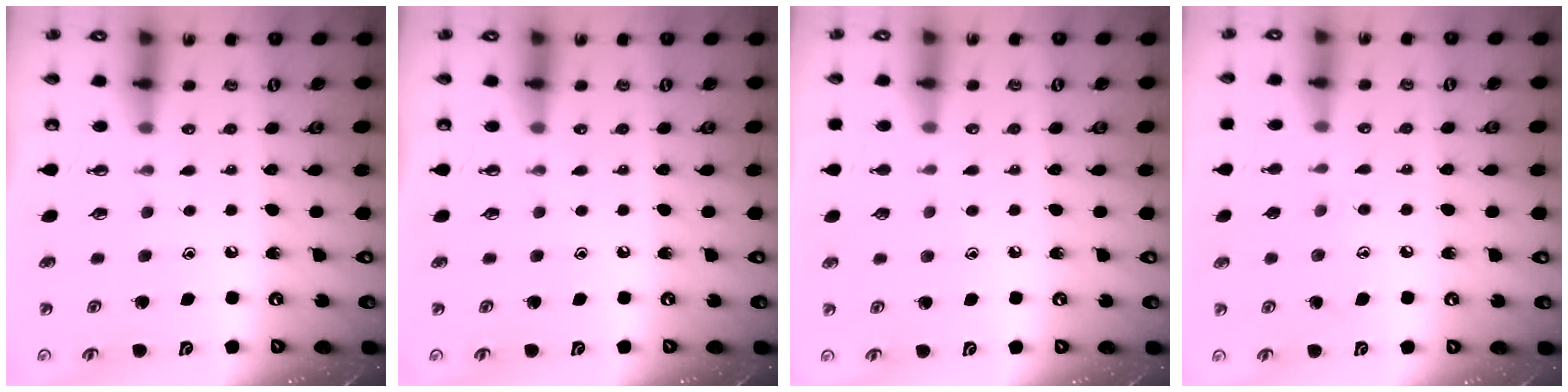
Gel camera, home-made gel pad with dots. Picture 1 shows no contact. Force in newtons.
{"total": 0.0}
{"total": 4.0, "press": 4.0, "slide": 0.6}
{"total": 7.5, "press": 7.4, "slide": 0.5}